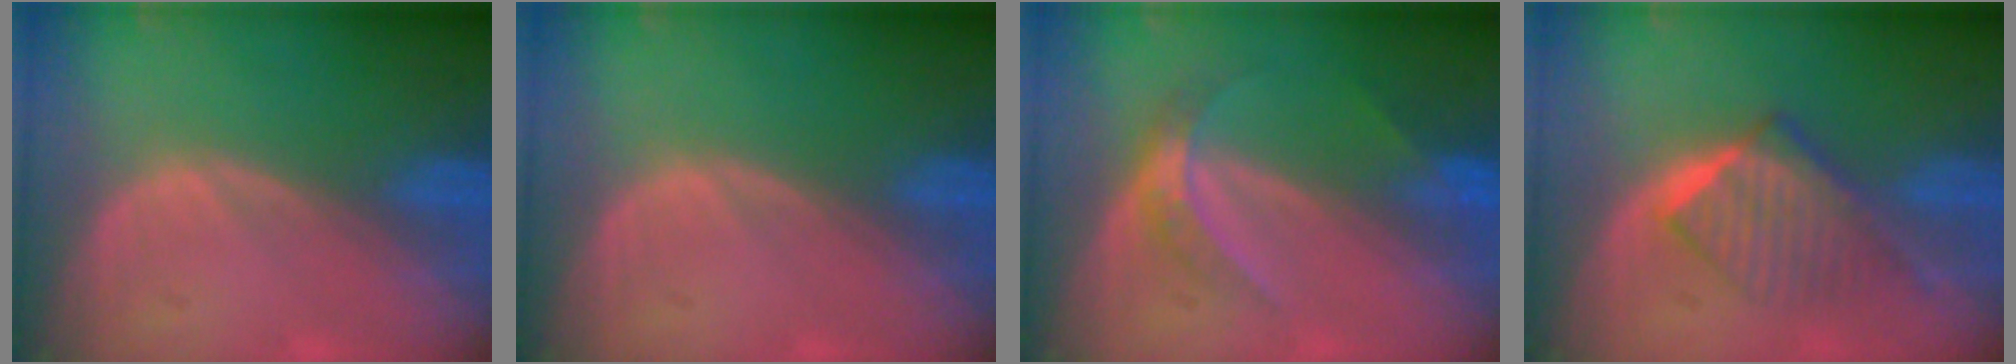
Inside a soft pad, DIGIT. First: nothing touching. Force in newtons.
{"total": 0.0}
{"total": 4.7, "press": 4.2, "slide": 2.1}
{"total": 6.5, "press": 6.2, "slide": 2.1}